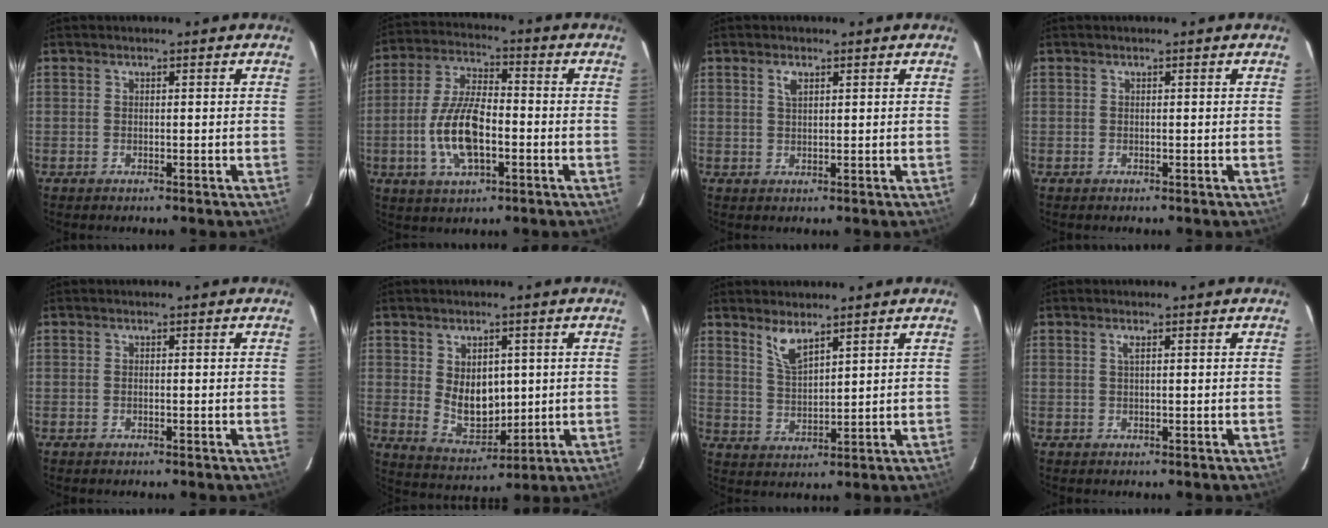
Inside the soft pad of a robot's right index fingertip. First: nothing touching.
{"total": 12.8, "force": [-3.2, 5.5, 11.2], "torque": [-0.231, 0.001, -0.057]}
{"total": 1.8, "force": [1.0, 0.8, 1.3], "torque": [-0.026, 0.003, 0.017]}
{"total": 0.0}
{"total": 0.0}
{"total": 8.7, "force": [1.3, 6.0, 6.1], "torque": [-0.106, -0.010, 0.046]}
{"total": 5.2, "force": [3.9, 1.4, 3.2], "torque": [-0.061, -0.002, 0.080]}
{"total": 0.9, "force": [0.4, -0.1, 0.8], "torque": [-0.016, 0.002, 0.006]}